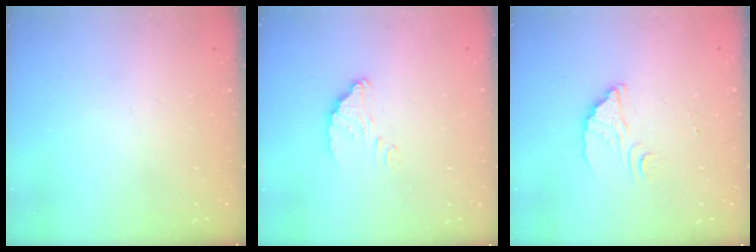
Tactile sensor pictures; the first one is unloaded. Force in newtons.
{"total": 4.9, "press": 4.9, "slide": 0.1}
{"total": 2.3, "press": 2.3, "slide": 0.1}